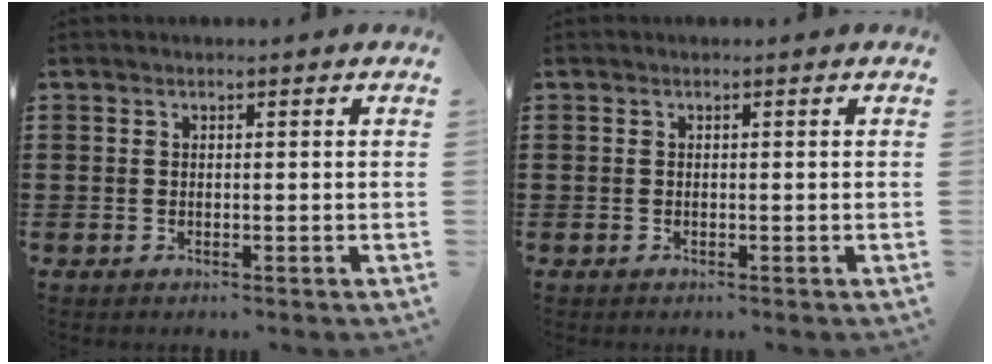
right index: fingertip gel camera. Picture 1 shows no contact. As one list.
[{"total": 0.0}]